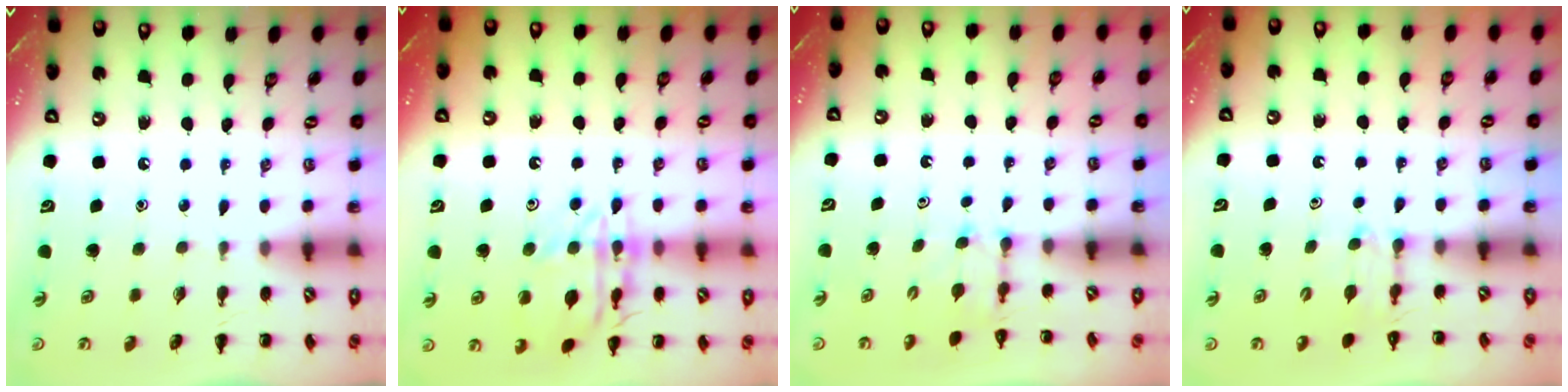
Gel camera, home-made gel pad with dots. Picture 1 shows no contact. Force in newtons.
{"total": 14.8, "press": 14.7, "slide": 0.9}
{"total": 2.8, "press": 2.6, "slide": 1.1}
{"total": 4.2, "press": 4.0, "slide": 1.3}